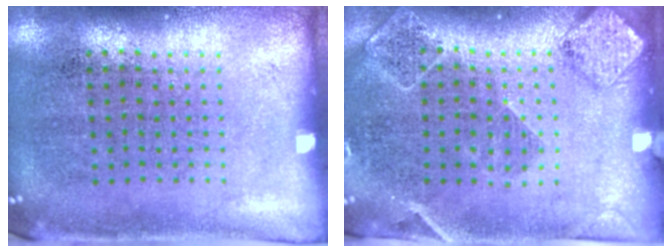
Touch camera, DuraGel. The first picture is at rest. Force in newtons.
{"total": 1.6, "press": 1.6, "slide": 0.3}